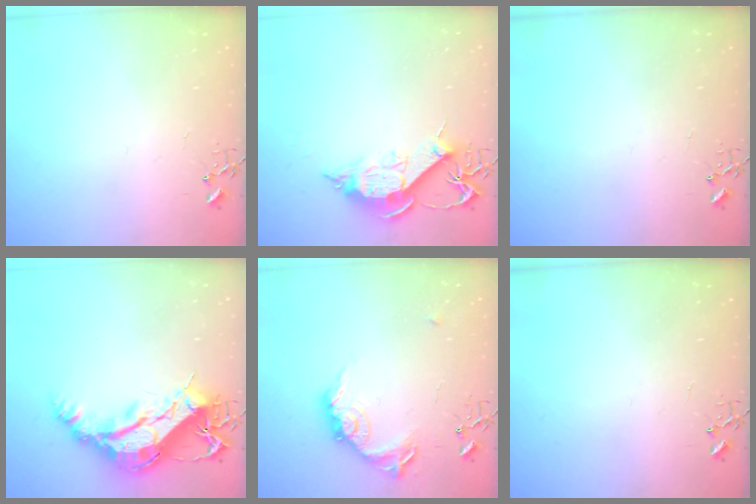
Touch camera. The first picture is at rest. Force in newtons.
{"total": 11.4, "press": 11.3, "slide": 1.1}
{"total": 0.0}
{"total": 20.3, "press": 20.2, "slide": 2.1}
{"total": 15.0, "press": 15.0, "slide": 0.7}
{"total": 0.0}